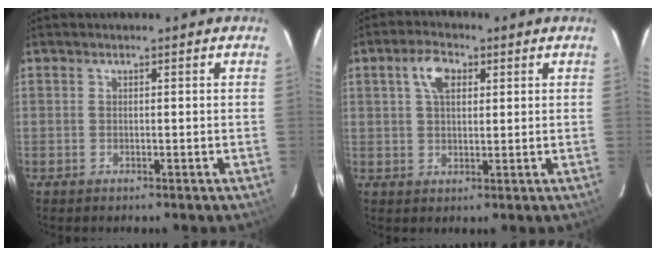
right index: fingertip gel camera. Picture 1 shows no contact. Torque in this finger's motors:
{"motor_torque": [0.26, 0.17, 0.15, 0.04]}